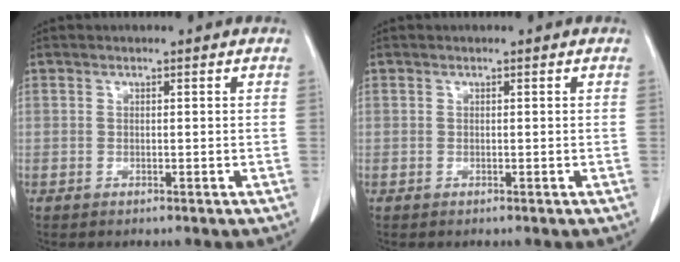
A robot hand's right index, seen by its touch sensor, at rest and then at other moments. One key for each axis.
{"total": 0.0}